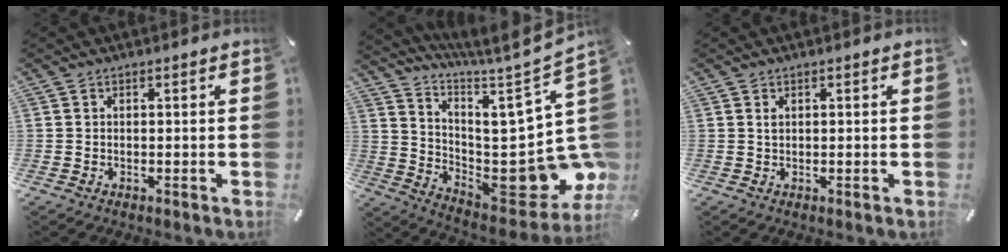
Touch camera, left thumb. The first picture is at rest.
{"total": 16.2, "force": [-1.3, 7.3, 14.4], "torque": [-0.145, -0.053, -0.024]}
{"total": 0.9, "force": [0.3, 0.3, 0.8], "torque": [-0.015, 0.000, 0.004]}